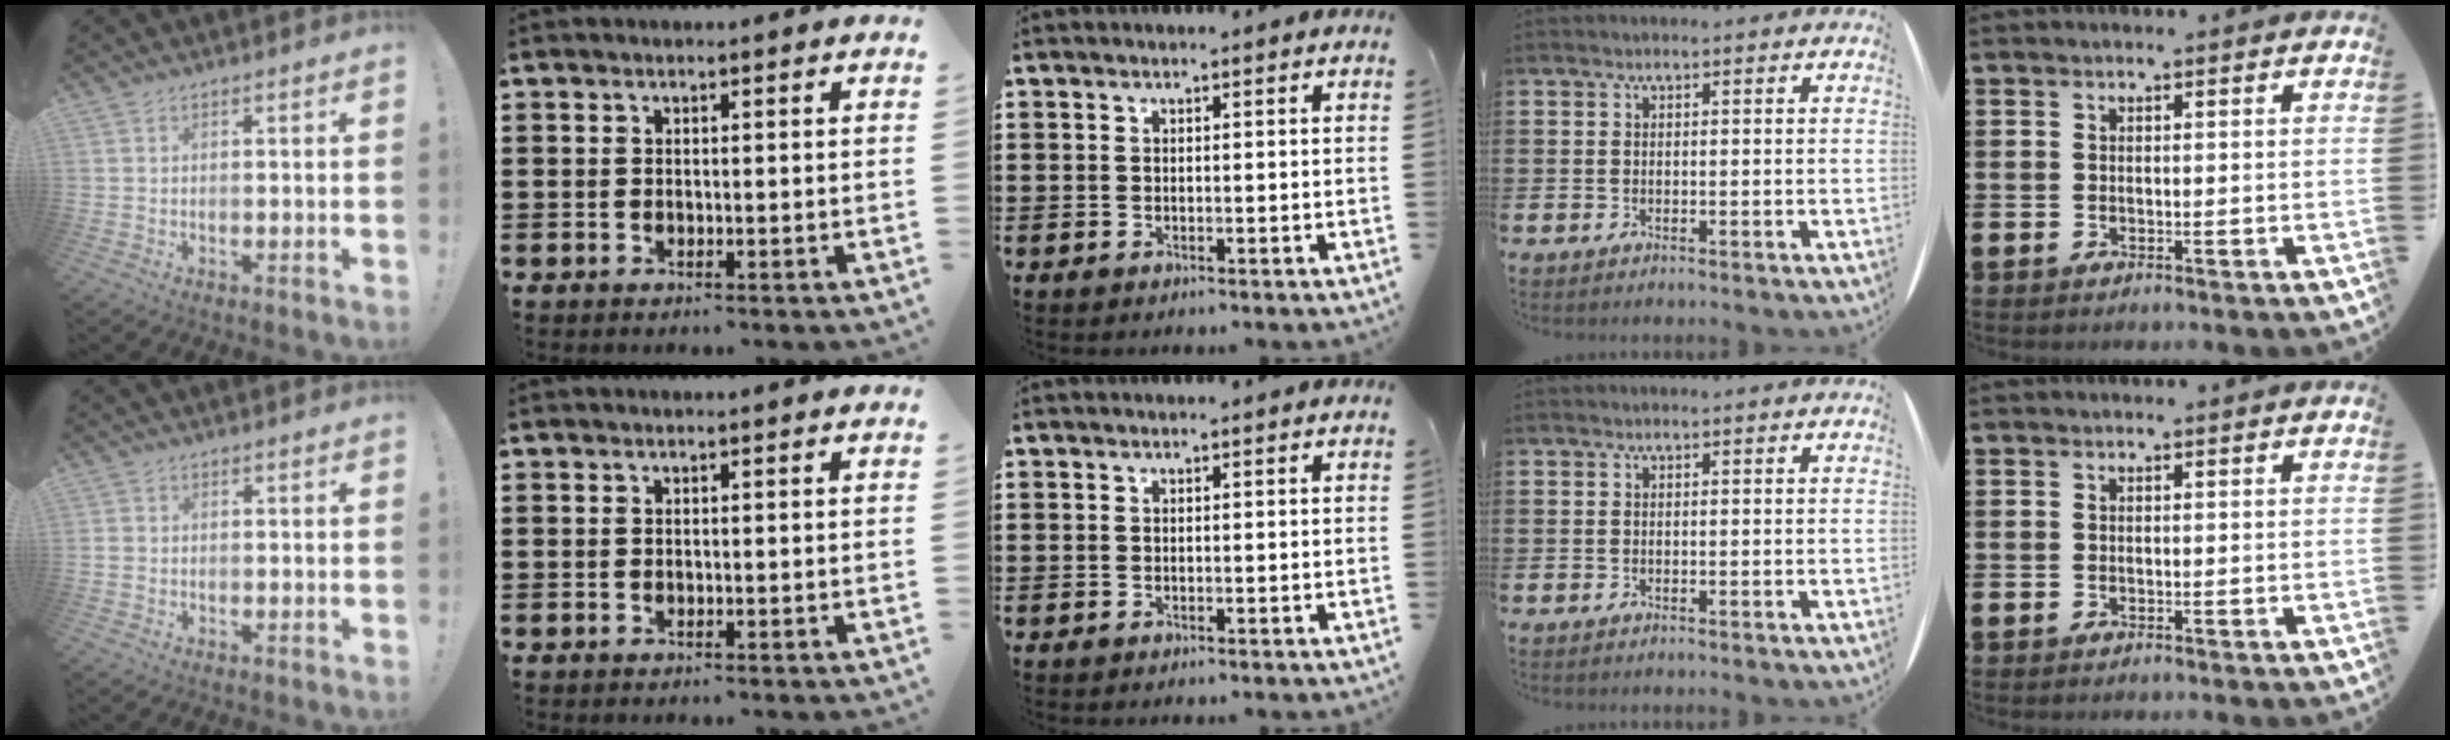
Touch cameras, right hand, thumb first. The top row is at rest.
{"thumb": {"total": 0.9, "force": [-0.3, 0.8, 0.4], "torque": [-0.005, 0.003, -0.005]}}